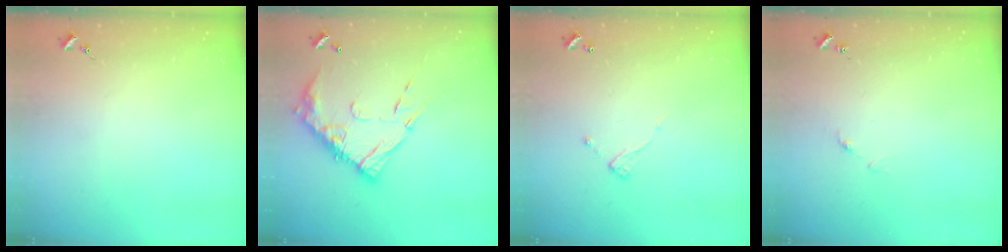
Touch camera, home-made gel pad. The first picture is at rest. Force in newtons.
{"total": 16.0, "press": 15.9, "slide": 1.4}
{"total": 5.3, "press": 5.3, "slide": 0.4}
{"total": 4.6, "press": 4.6, "slide": 0.4}